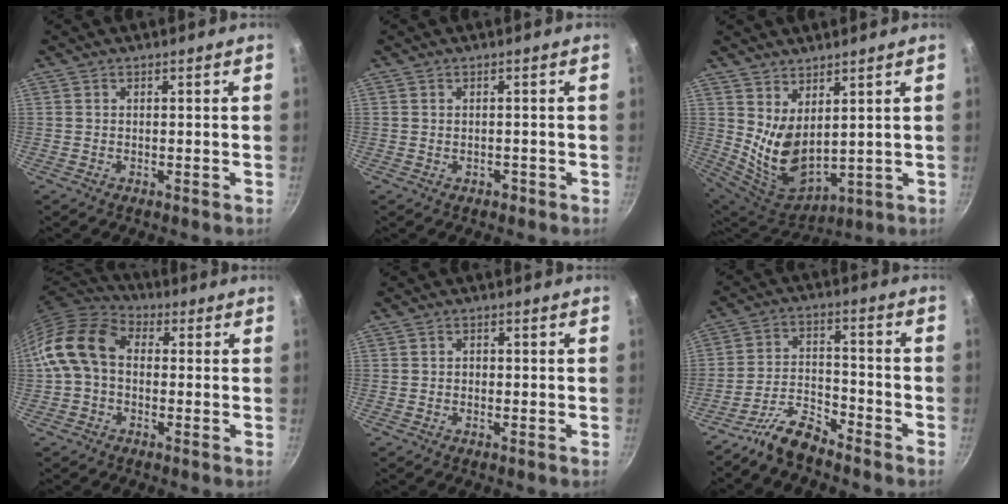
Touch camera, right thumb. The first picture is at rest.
{"total": 0.8, "force": [-0.4, 0.6, 0.3], "torque": [-0.003, 0.005, -0.001]}
{"total": 10.0, "force": [3.9, 5.5, 7.5], "torque": [-0.121, -0.054, 0.093]}
{"total": 11.8, "force": [0.3, 8.6, 8.0], "torque": [-0.130, 0.031, -0.016]}
{"total": 1.1, "force": [-0.2, 0.9, 0.5], "torque": [-0.008, 0.004, -0.005]}
{"total": 7.3, "force": [-6.4, 1.9, 2.8], "torque": [-0.056, 0.059, -0.139]}